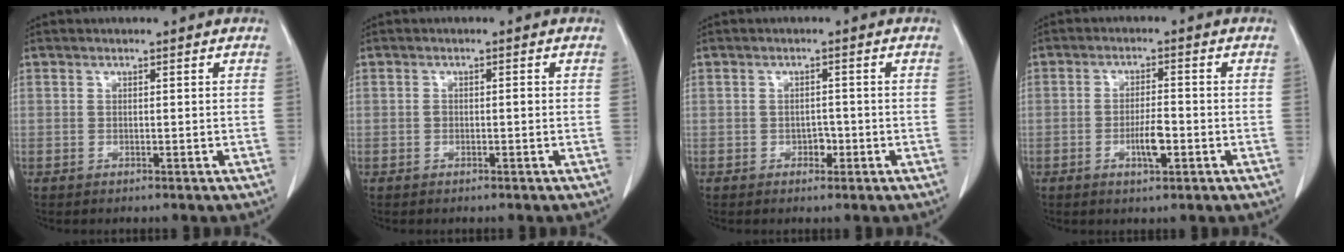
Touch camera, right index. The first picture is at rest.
{"total": 1.0, "force": [-0.2, 0.5, 0.8], "torque": [-0.016, 0.002, -0.001]}
{"total": 1.6, "force": [-0.7, 1.1, 1.0], "torque": [-0.011, 0.004, -0.008]}
{"total": 4.3, "force": [-1.5, 1.0, 3.9], "torque": [-0.072, -0.001, -0.023]}